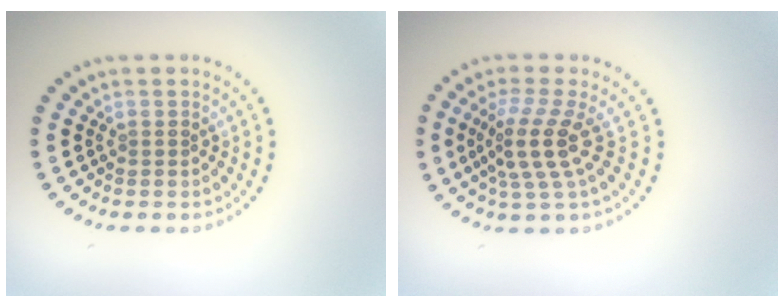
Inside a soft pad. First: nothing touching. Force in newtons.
{"total": 4.0, "press": 2.9, "slide": 2.7}